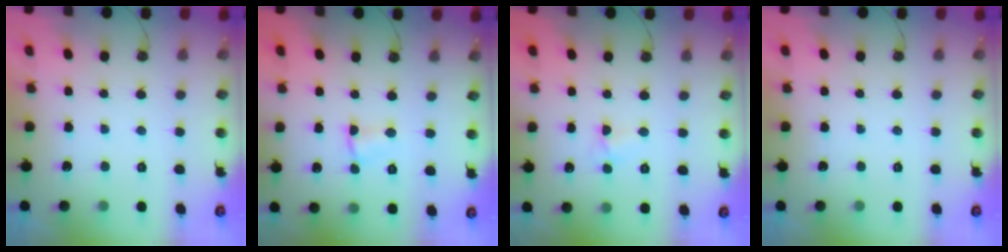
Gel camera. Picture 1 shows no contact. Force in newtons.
{"total": 3.9, "press": 1.9, "slide": 3.4}
{"total": 2.6, "press": 2.5, "slide": 0.3}
{"total": 0.0}